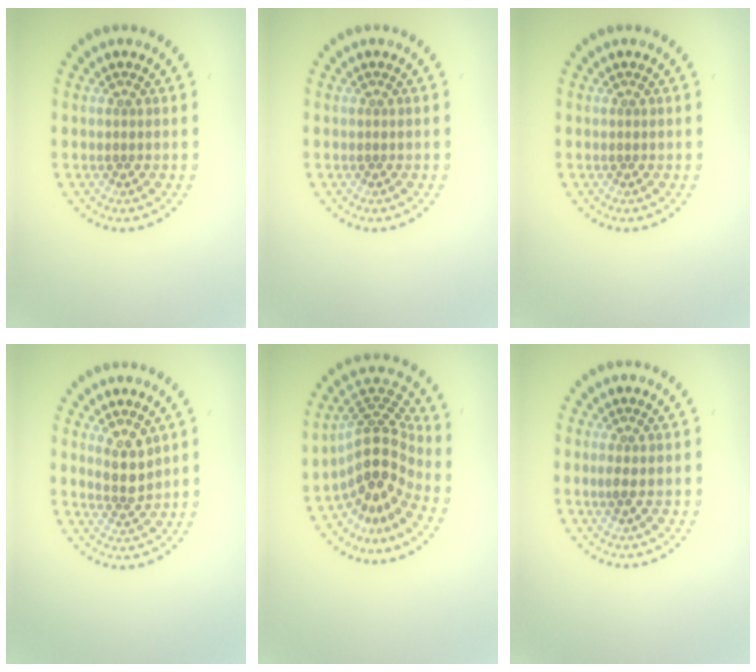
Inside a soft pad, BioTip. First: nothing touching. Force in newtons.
{"total": 0.0}
{"total": 0.0}
{"total": 2.5, "press": 2.1, "slide": 1.2}
{"total": 5.2, "press": 3.6, "slide": 3.7}
{"total": 0.9, "press": 0.7, "slide": 0.6}